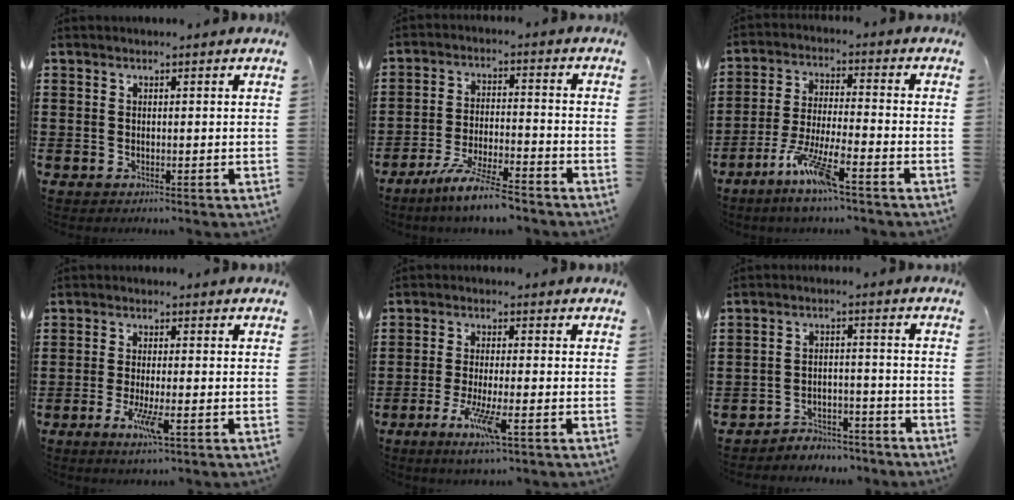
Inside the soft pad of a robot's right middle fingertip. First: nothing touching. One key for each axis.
{"total": 7.5, "fx": -6.5, "fy": 0.2, "fz": 3.8, "tx": -0.082, "ty": -0.008, "tz": -0.125}
{"total": 8.2, "fx": -5.6, "fy": 0.6, "fz": 5.9, "tx": -0.118, "ty": -0.006, "tz": -0.105}
{"total": 4.9, "fx": -2.3, "fy": 0.6, "fz": 4.3, "tx": -0.095, "ty": -0.018, "tz": -0.044}
{"total": 6.4, "fx": -3.3, "fy": 0.7, "fz": 5.5, "tx": -0.111, "ty": -0.016, "tz": -0.059}
{"total": 4.0, "fx": -4.0, "fy": 0.7, "fz": -0.1, "tx": -0.005, "ty": 0.006, "tz": -0.086}